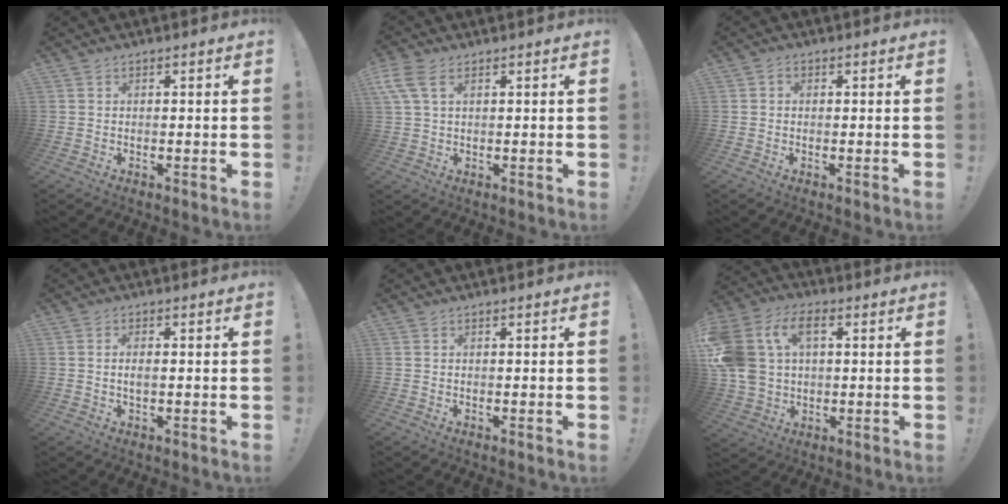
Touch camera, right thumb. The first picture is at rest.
{"total": 6.7, "force": [3.1, 3.5, 4.7], "torque": [-0.109, -0.002, 0.060]}
{"total": 1.0, "force": [-0.2, 0.9, 0.4], "torque": [-0.013, 0.007, -0.004]}
{"total": 2.0, "force": [-0.2, 0.7, 1.8], "torque": [-0.027, 0.002, -0.005]}
{"total": 0.0}
{"total": 16.1, "force": [4.3, 11.5, 10.4], "torque": [-0.234, -0.008, 0.079]}